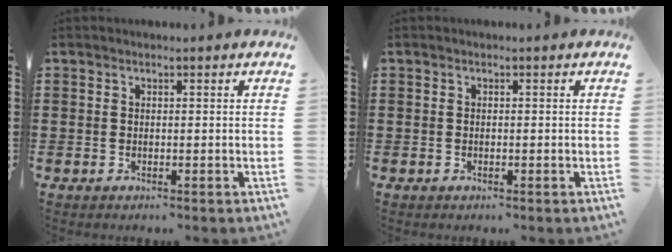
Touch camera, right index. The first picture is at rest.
{"total": 0.0}